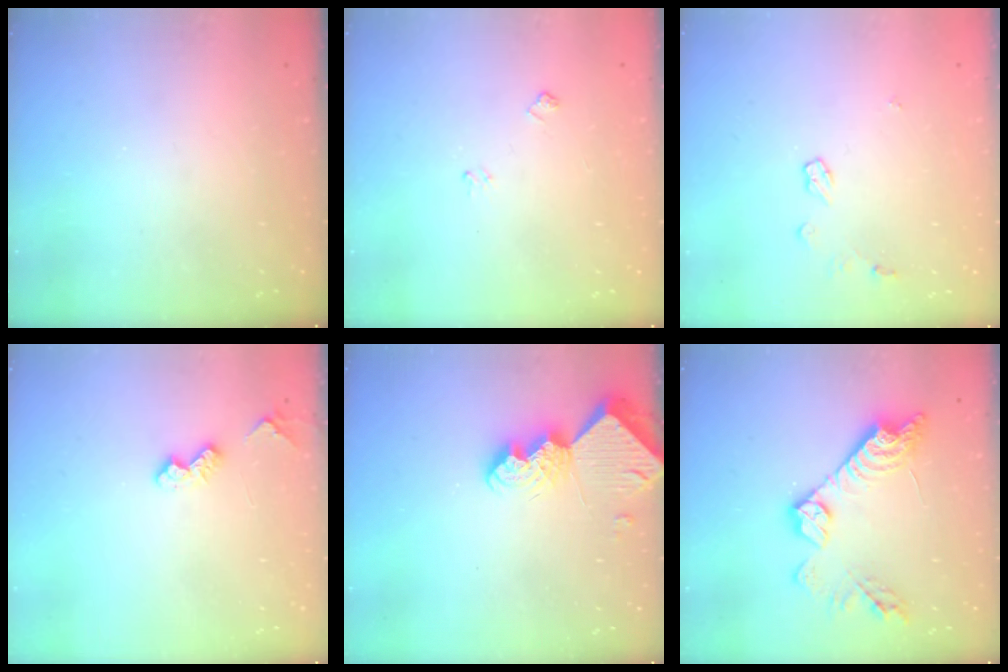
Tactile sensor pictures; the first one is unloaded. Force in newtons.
{"total": 4.5, "press": 4.4, "slide": 0.6}
{"total": 4.9, "press": 4.9, "slide": 0.5}
{"total": 4.9, "press": 4.9, "slide": 0.7}
{"total": 9.0, "press": 9.0, "slide": 0.8}
{"total": 16.1, "press": 16.0, "slide": 0.9}